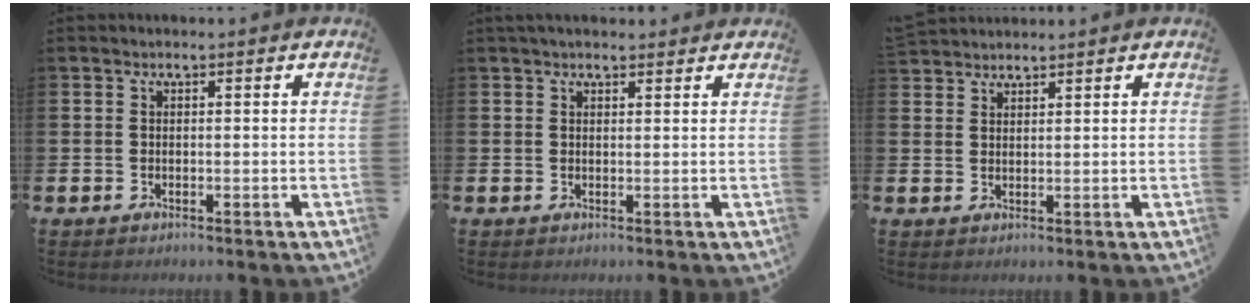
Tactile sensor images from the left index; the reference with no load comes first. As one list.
[{"total": 1.8, "force": [1.7, 0.6, 0.4], "torque": [-0.001, -0.002, 0.029]}, {"total": 2.4, "force": [2.3, 0.4, -0.3], "torque": [0.008, -0.008, 0.043]}]